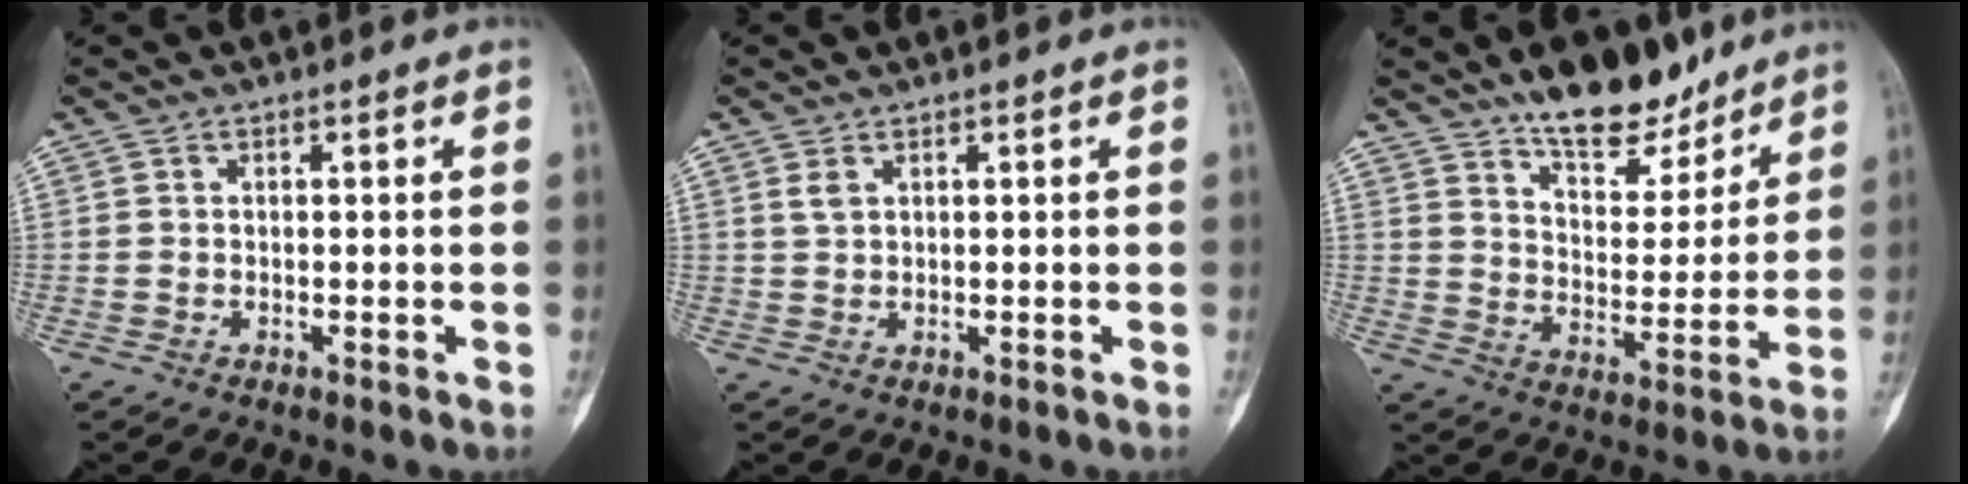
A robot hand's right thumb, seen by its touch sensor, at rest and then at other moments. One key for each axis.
{"total": 1.7, "fx": 0.9, "fy": 0.9, "fz": 1.1, "tx": -0.022, "ty": 0.002, "tz": 0.023}
{"total": 13.7, "fx": 10.7, "fy": 5.6, "fz": 6.5, "tx": -0.057, "ty": -0.076, "tz": 0.174}